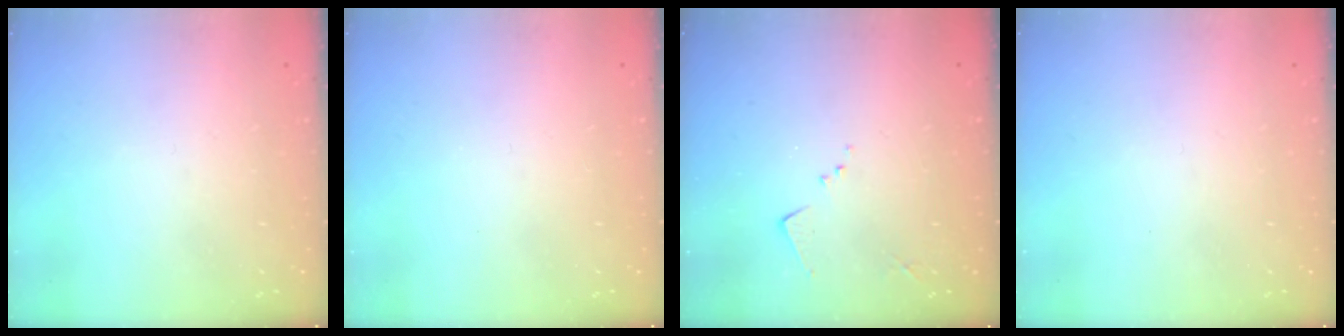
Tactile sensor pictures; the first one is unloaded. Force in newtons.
{"total": 0.0}
{"total": 5.7, "press": 5.7, "slide": 0.7}
{"total": 0.0}